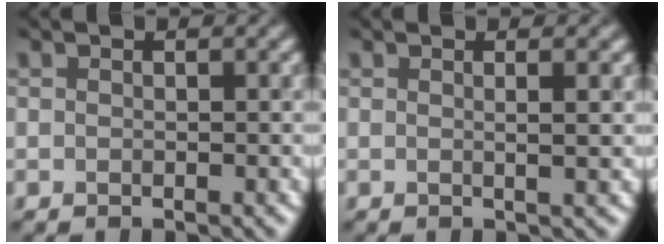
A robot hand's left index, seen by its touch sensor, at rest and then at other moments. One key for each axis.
{"total": 2.3, "fx": 0.4, "fy": 0.8, "fz": 2.1, "tx": -0.018, "ty": 0.005, "tz": -0.011}